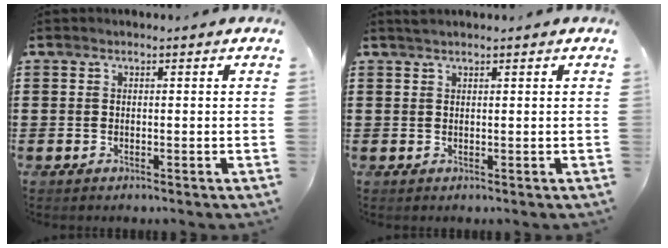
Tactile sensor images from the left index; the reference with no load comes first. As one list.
[{"total": 1.0, "force": [0.8, -0.1, 0.5], "torque": [-0.010, 0.000, 0.016]}]